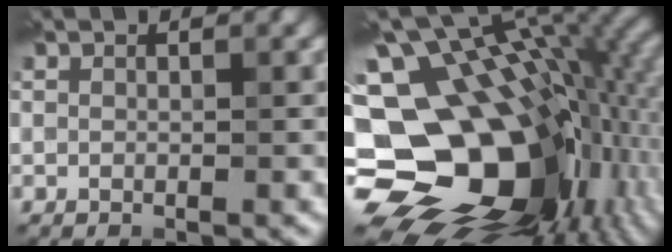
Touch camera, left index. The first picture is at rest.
{"total": 19.2, "force": [-1.3, 12.6, 14.4], "torque": [-0.255, -0.027, 0.010]}